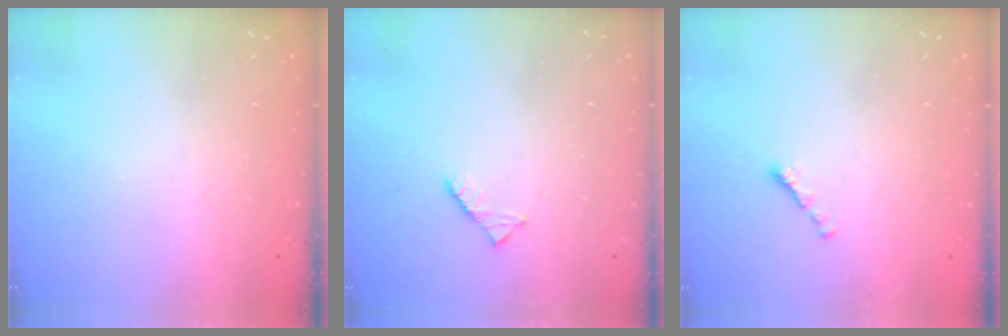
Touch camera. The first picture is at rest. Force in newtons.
{"total": 2.6, "press": 2.6, "slide": 0.4}
{"total": 1.5, "press": 1.4, "slide": 0.5}